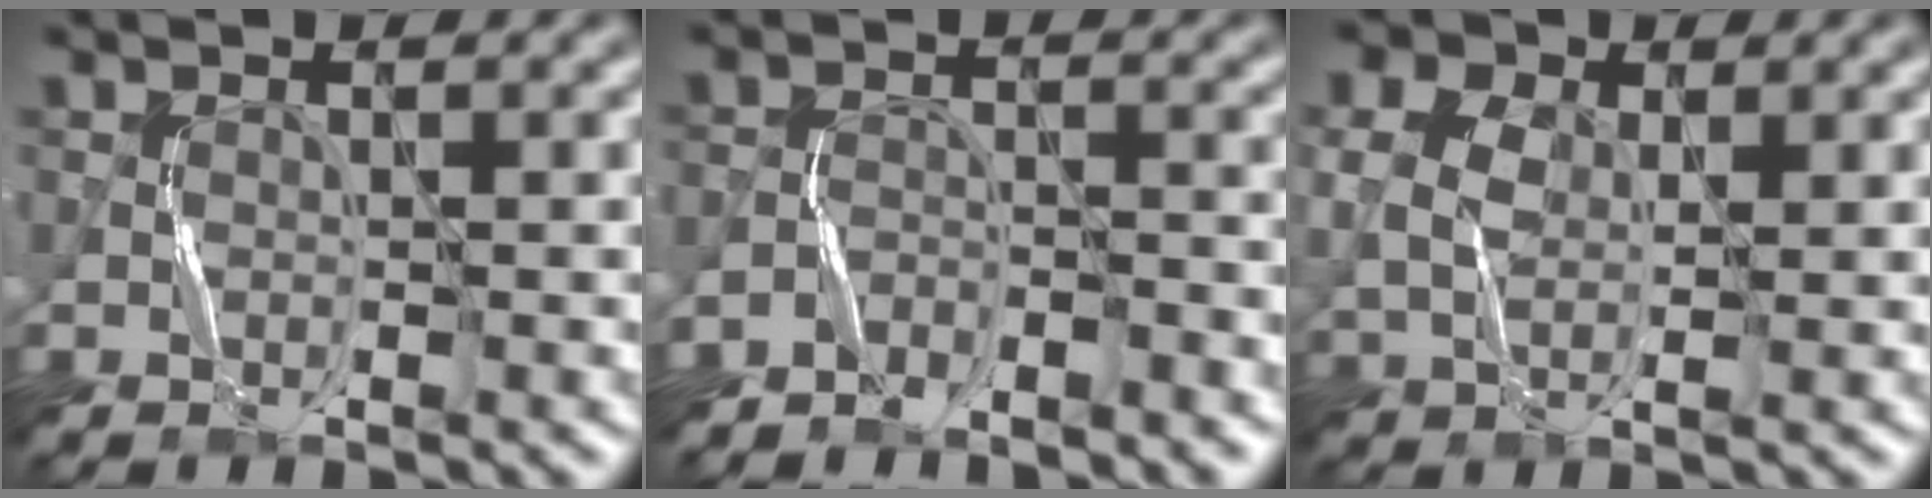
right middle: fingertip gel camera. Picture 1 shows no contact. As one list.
[{"total": 3.3, "force": [-3.2, 0.8, 0.5], "torque": [-0.009, 0.002, -0.066]}, {"total": 5.3, "force": [1.8, 3.5, 3.5], "torque": [-0.083, 0.011, 0.016]}]